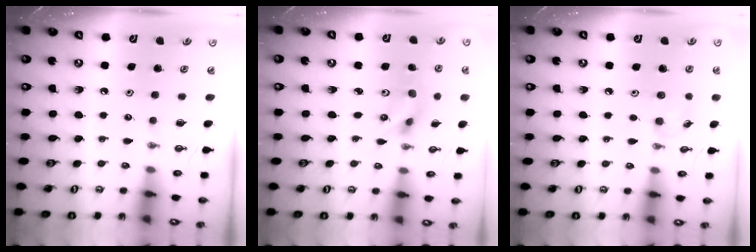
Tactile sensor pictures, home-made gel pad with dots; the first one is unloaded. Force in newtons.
{"total": 5.2, "press": 3.8, "slide": 3.6}
{"total": 5.7, "press": 5.5, "slide": 1.4}